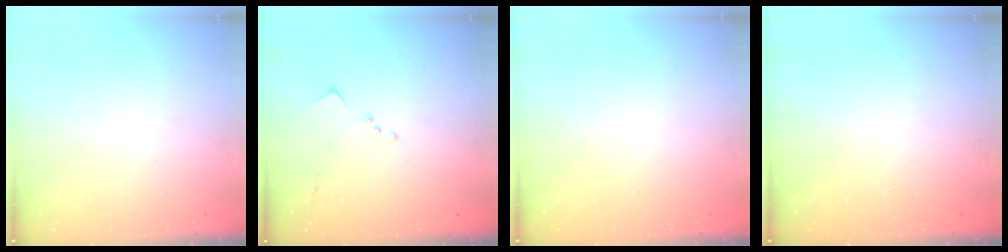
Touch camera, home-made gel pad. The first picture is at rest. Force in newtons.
{"total": 6.7, "press": 6.7, "slide": 0.9}
{"total": 0.9, "press": 0.9, "slide": 0.1}
{"total": 0.9, "press": 0.9, "slide": 0.1}